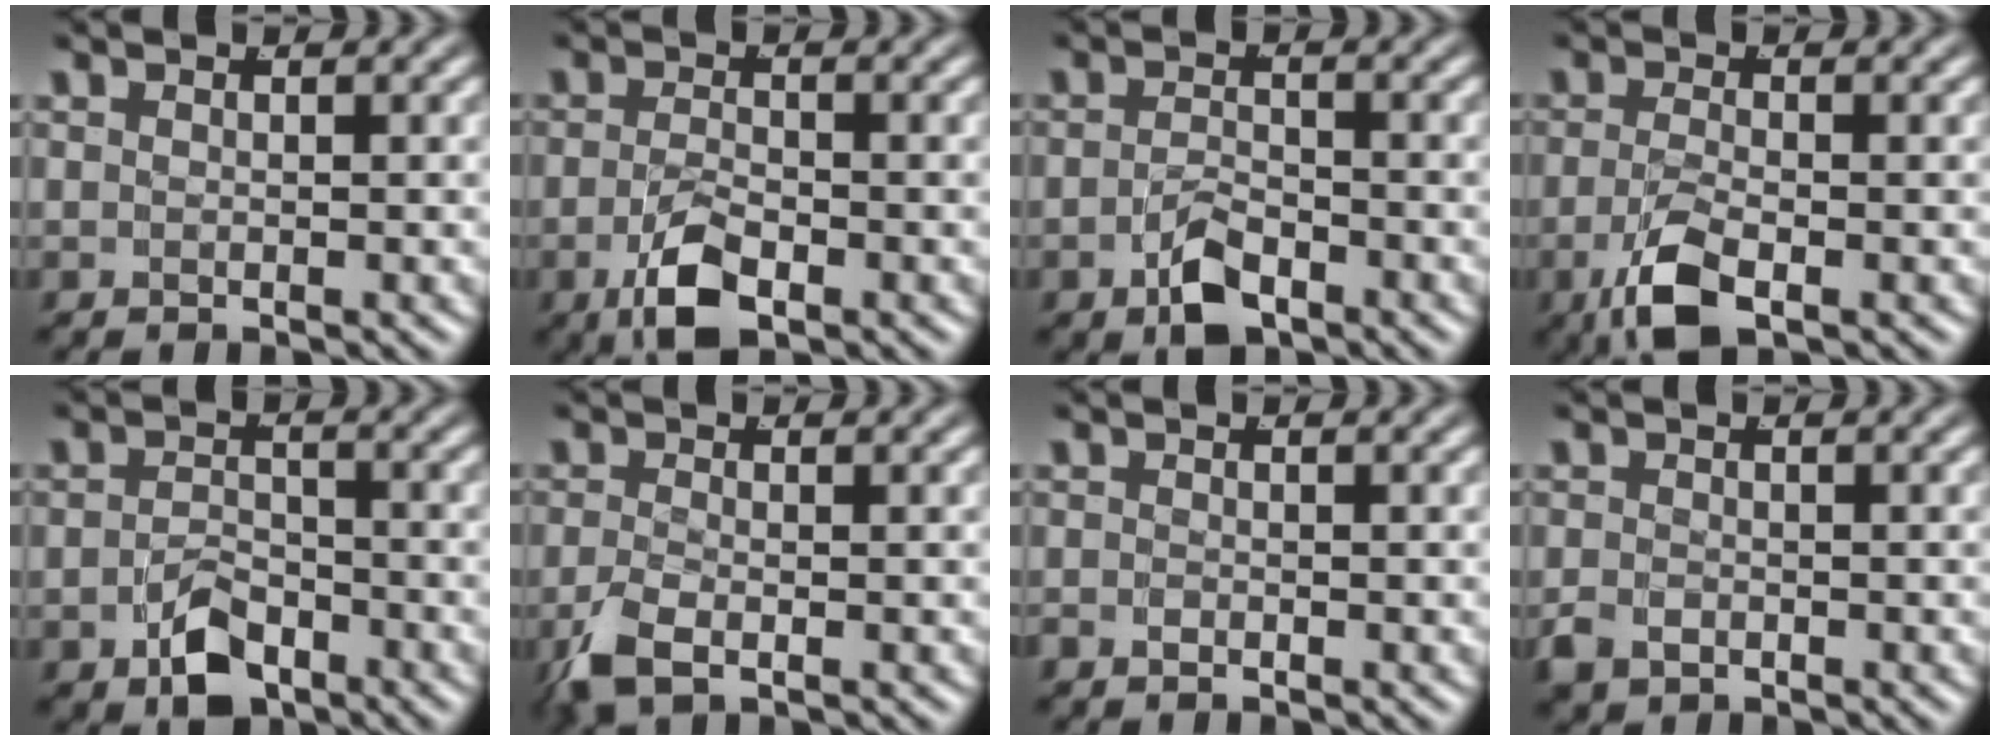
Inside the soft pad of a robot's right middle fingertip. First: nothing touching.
{"total": 4.4, "force": [-2.4, 1.6, 3.3], "torque": [-0.060, -0.014, -0.034]}
{"total": 3.8, "force": [-2.6, 1.7, 2.3], "torque": [-0.040, -0.012, -0.041]}
{"total": 4.4, "force": [-2.4, 1.3, 3.4], "torque": [-0.076, -0.020, -0.028]}
{"total": 4.4, "force": [-2.8, 2.5, 2.3], "torque": [-0.034, -0.017, -0.042]}
{"total": 3.0, "force": [-1.7, 1.0, 2.3], "torque": [-0.059, -0.015, -0.021]}
{"total": 0.8, "force": [-0.7, 0.3, 0.3], "torque": [-0.012, -0.008, -0.009]}
{"total": 2.1, "force": [-1.3, 1.3, 1.0], "torque": [-0.028, -0.016, -0.015]}